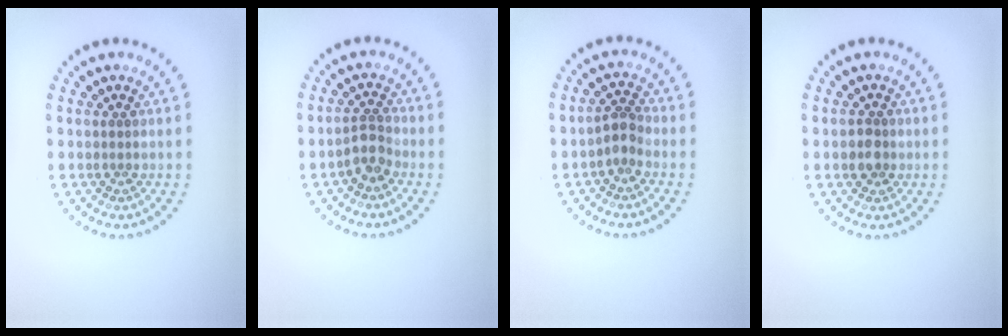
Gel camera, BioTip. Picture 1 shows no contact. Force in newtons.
{"total": 2.1, "press": 1.7, "slide": 1.2}
{"total": 1.9, "press": 1.5, "slide": 1.1}
{"total": 1.8, "press": 1.7, "slide": 0.7}